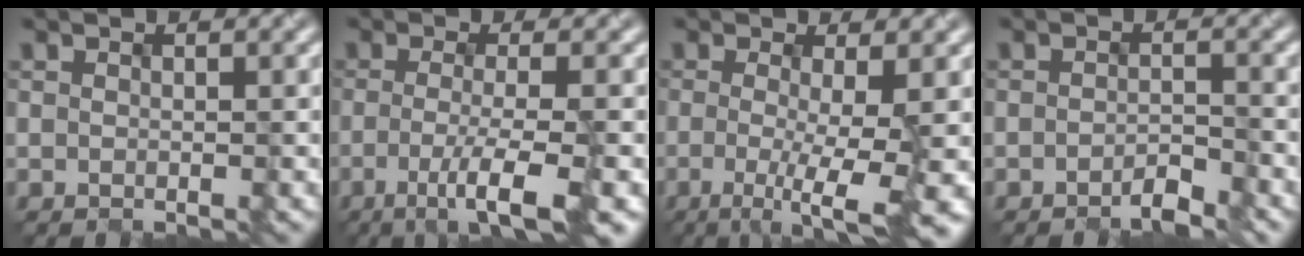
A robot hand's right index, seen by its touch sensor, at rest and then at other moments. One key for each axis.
{"total": 5.4, "fx": -1.8, "fy": 1.1, "fz": 4.9, "tx": -0.080, "ty": -0.013, "tz": -0.031}
{"total": 6.9, "fx": -1.3, "fy": 1.4, "fz": 6.7, "tx": -0.086, "ty": -0.011, "tz": -0.018}
{"total": 1.9, "fx": -1.7, "fy": 0.2, "fz": 0.8, "tx": -0.016, "ty": 0.002, "tz": -0.030}